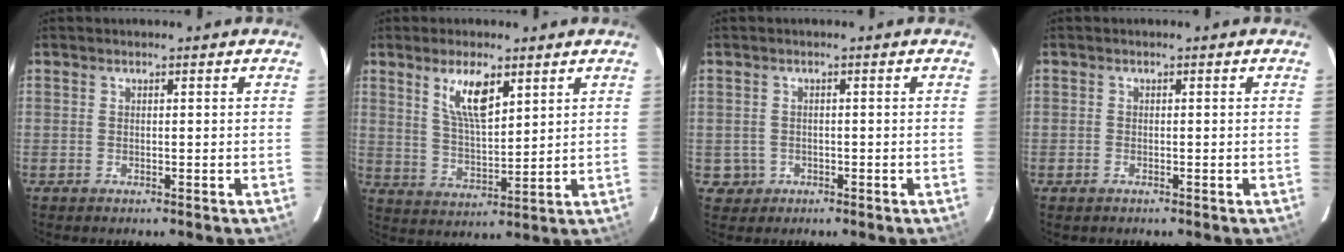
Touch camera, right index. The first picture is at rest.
{"total": 8.4, "force": [4.6, 2.9, 6.4], "torque": [-0.114, -0.001, 0.095]}
{"total": 3.0, "force": [-0.7, 2.9, 0.2], "torque": [-0.011, 0.007, -0.004]}
{"total": 1.0, "force": [-0.7, 0.7, 0.3], "torque": [-0.006, -0.001, -0.012]}